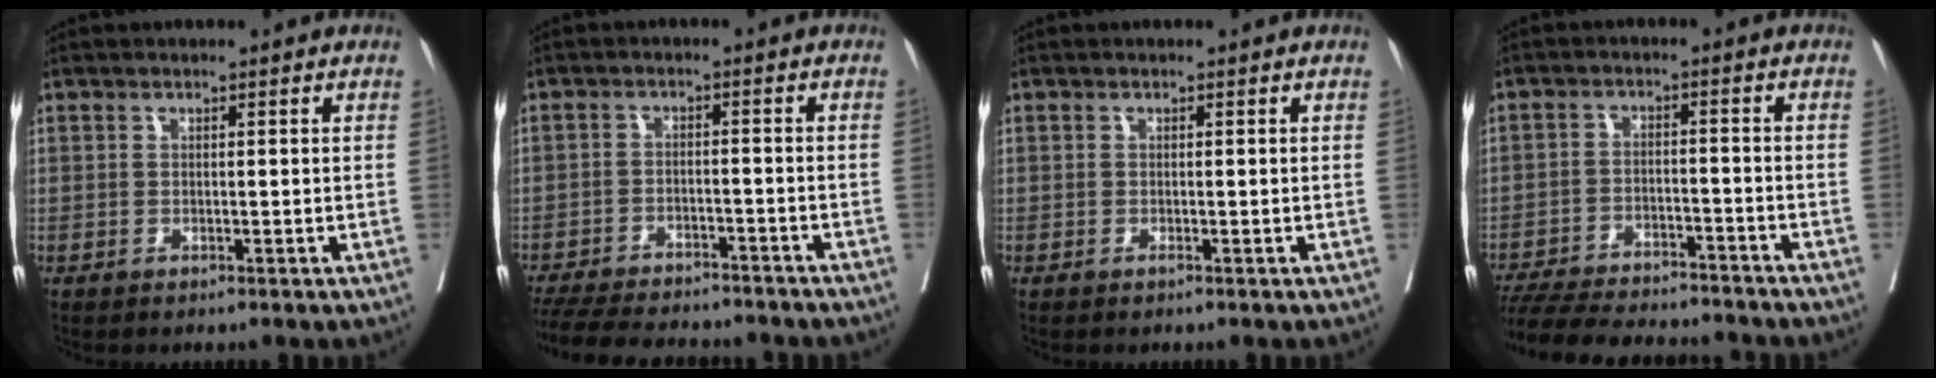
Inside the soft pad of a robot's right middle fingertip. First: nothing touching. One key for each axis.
{"total": 16.7, "fx": -14.9, "fy": 3.4, "fz": 6.7, "tx": -0.147, "ty": -0.021, "tz": -0.207}
{"total": 0.0}
{"total": 17.9, "fx": -16.4, "fy": 2.5, "fz": 6.6, "tx": -0.135, "ty": -0.021, "tz": -0.240}